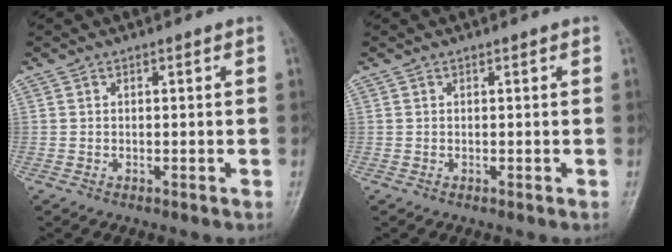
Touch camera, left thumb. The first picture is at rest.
{"total": 0.0}